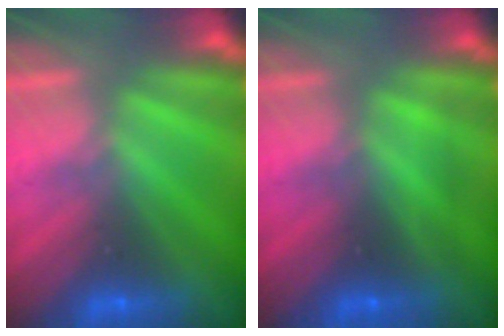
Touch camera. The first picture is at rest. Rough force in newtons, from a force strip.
{"total": 1.8}